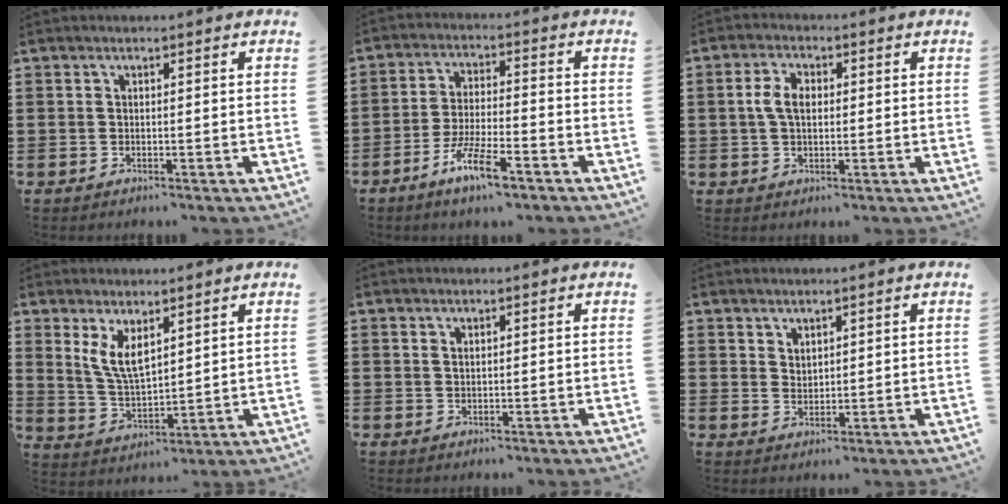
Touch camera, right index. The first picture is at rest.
{"total": 7.8, "force": [-5.0, 1.4, 5.9], "torque": [-0.126, -0.003, -0.095]}
{"total": 4.2, "force": [0.3, 2.5, 3.3], "torque": [-0.077, 0.010, 0.001]}
{"total": 6.1, "force": [3.1, 2.7, 4.5], "torque": [-0.106, -0.005, 0.056]}
{"total": 0.8, "force": [0.6, 0.5, 0.3], "torque": [-0.008, 0.002, 0.011]}
{"total": 2.2, "force": [1.9, 1.1, 0.0], "torque": [-0.005, 0.004, 0.038]}